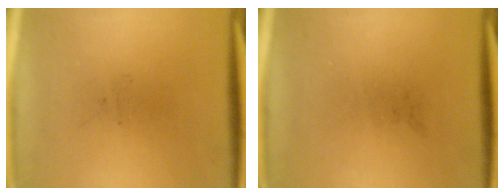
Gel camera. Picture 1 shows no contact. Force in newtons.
{"total": 0.0}